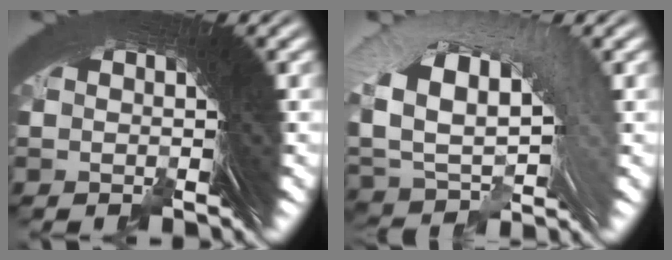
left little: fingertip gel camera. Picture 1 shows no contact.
{"total": 9.4, "force": [1.3, 6.3, 6.9], "torque": [-0.134, 0.003, 0.027]}